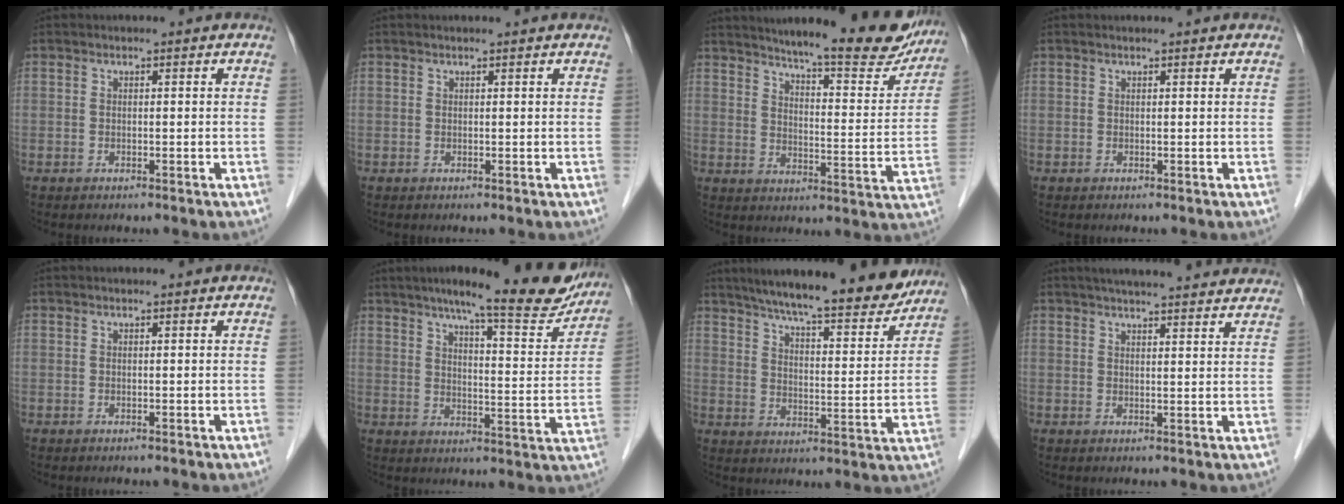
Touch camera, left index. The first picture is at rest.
{"total": 1.3, "force": [1.2, 0.0, 0.5], "torque": [-0.008, 0.008, 0.016]}
{"total": 21.3, "force": [18.6, 3.0, 10.0], "torque": [-0.136, -0.042, 0.232]}
{"total": 1.0, "force": [0.9, 0.0, 0.4], "torque": [-0.007, 0.008, 0.011]}
{"total": 0.0}
{"total": 19.2, "force": [15.9, 2.6, 10.4], "torque": [-0.135, -0.016, 0.202]}
{"total": 20.4, "force": [17.8, 2.6, 9.6], "torque": [-0.148, -0.011, 0.243]}
{"total": 16.8, "force": [15.3, 1.5, 7.0], "torque": [-0.096, 0.027, 0.188]}